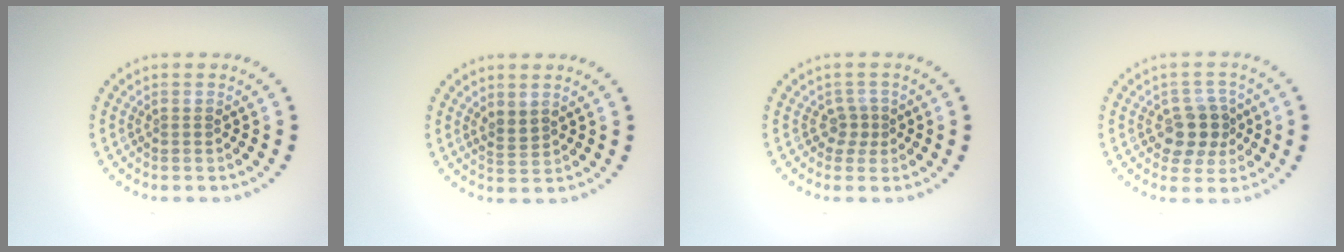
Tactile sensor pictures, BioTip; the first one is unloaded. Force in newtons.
{"total": 1.5, "press": 1.2, "slide": 0.9}
{"total": 1.4, "press": 1.0, "slide": 0.9}
{"total": 3.6, "press": 3.4, "slide": 1.2}